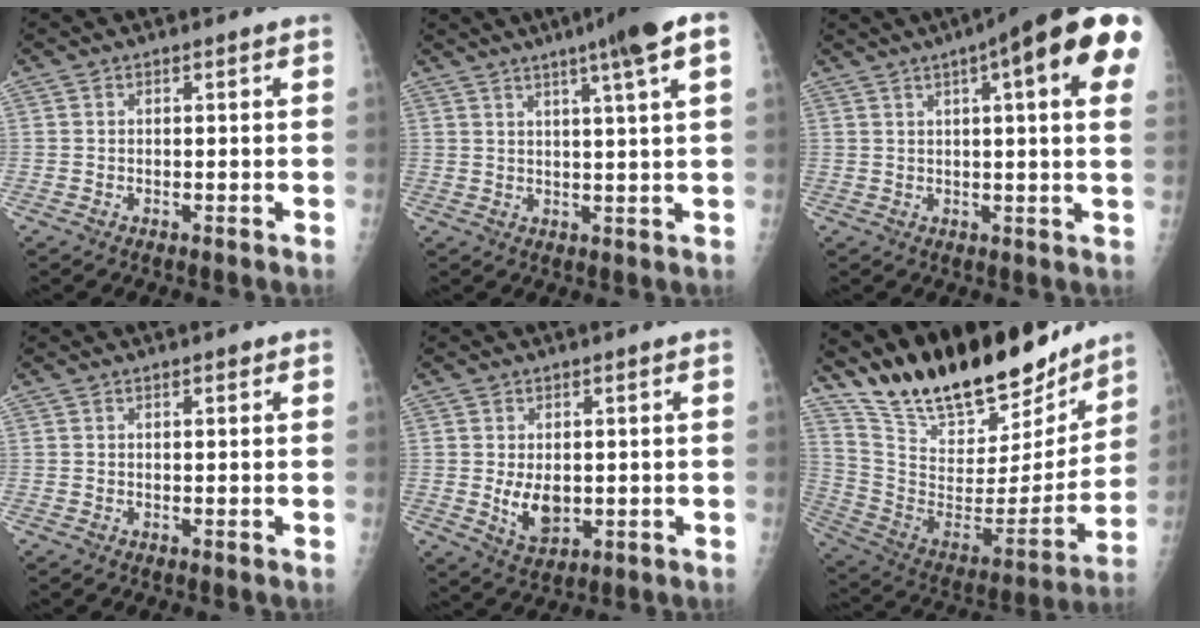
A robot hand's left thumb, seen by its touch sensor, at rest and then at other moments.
{"total": 10.4, "force": [5.6, -0.1, 8.8], "torque": [-0.129, -0.001, 0.076]}
{"total": 19.6, "force": [8.0, 3.9, 17.5], "torque": [-0.230, 0.009, 0.097]}
{"total": 0.7, "force": [0.5, 0.2, 0.4], "torque": [-0.005, -0.002, 0.008]}
{"total": 5.7, "force": [0.1, 3.5, 4.4], "torque": [-0.065, -0.014, 0.016]}
{"total": 27.0, "force": [22.5, 9.1, 11.9], "torque": [-0.175, -0.098, 0.369]}